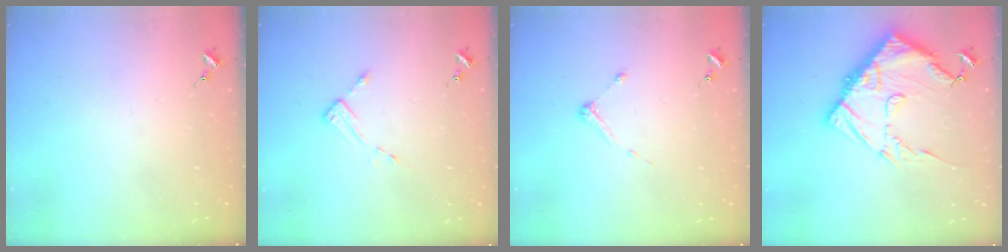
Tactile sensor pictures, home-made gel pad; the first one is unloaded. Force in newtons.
{"total": 2.7, "press": 2.7, "slide": 0.4}
{"total": 3.9, "press": 3.8, "slide": 0.4}
{"total": 18.0, "press": 17.9, "slide": 1.9}